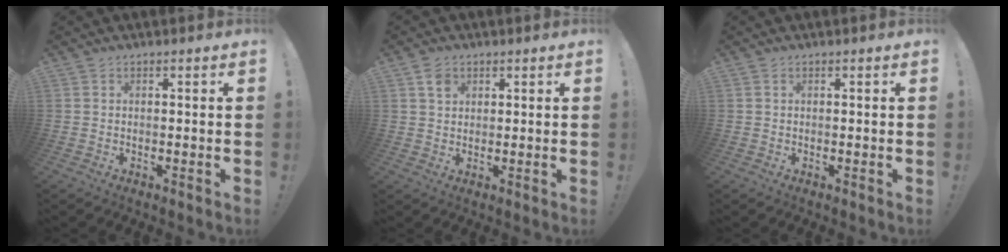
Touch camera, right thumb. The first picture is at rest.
{"total": 3.7, "force": [2.0, 2.6, 1.6], "torque": [-0.014, -0.006, 0.035]}
{"total": 0.0}